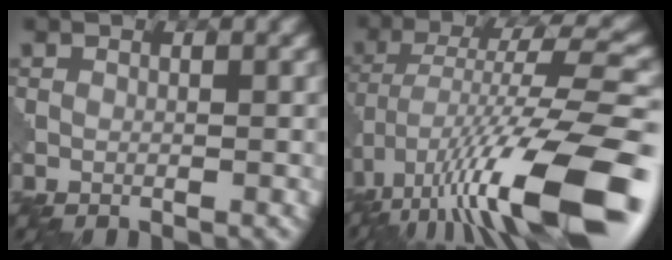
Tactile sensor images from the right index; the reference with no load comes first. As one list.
[{"total": 14.7, "force": [-6.3, 3.9, 12.7], "torque": [-0.225, 0.011, -0.101]}]